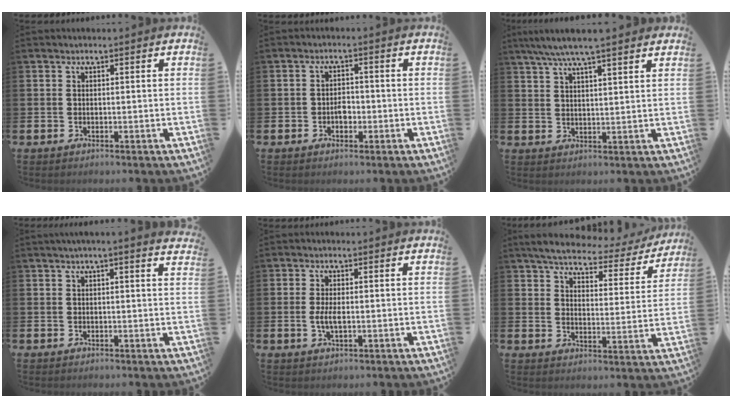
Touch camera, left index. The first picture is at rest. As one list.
[{"total": 2.1, "force": [-0.6, 1.5, 1.3], "torque": [-0.011, 0.000, -0.017]}, {"total": 6.2, "force": [5.6, 0.3, 2.7], "torque": [-0.064, -0.015, 0.099]}, {"total": 1.2, "force": [1.0, -0.3, 0.7], "torque": [-0.006, -0.002, 0.016]}, {"total": 2.8, "force": [-0.2, 1.1, 2.6], "torque": [-0.044, 0.001, -0.006]}, {"total": 4.9, "force": [4.3, 1.3, 1.8], "torque": [-0.052, -0.031, 0.066]}]